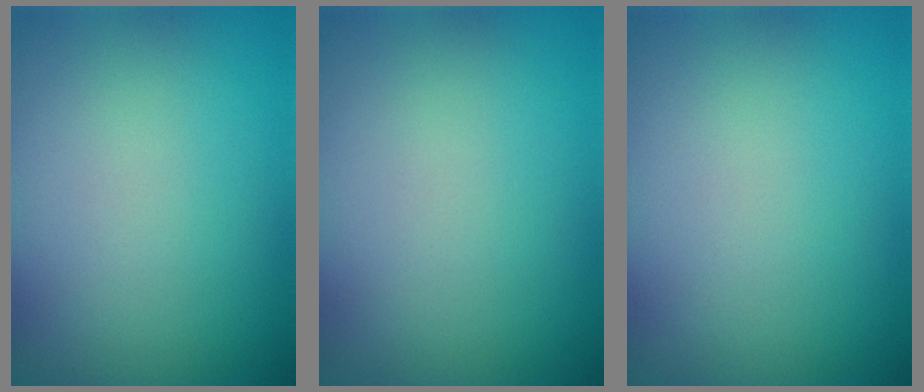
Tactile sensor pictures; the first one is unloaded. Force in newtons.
{"total": 0.0}
{"total": 0.0}